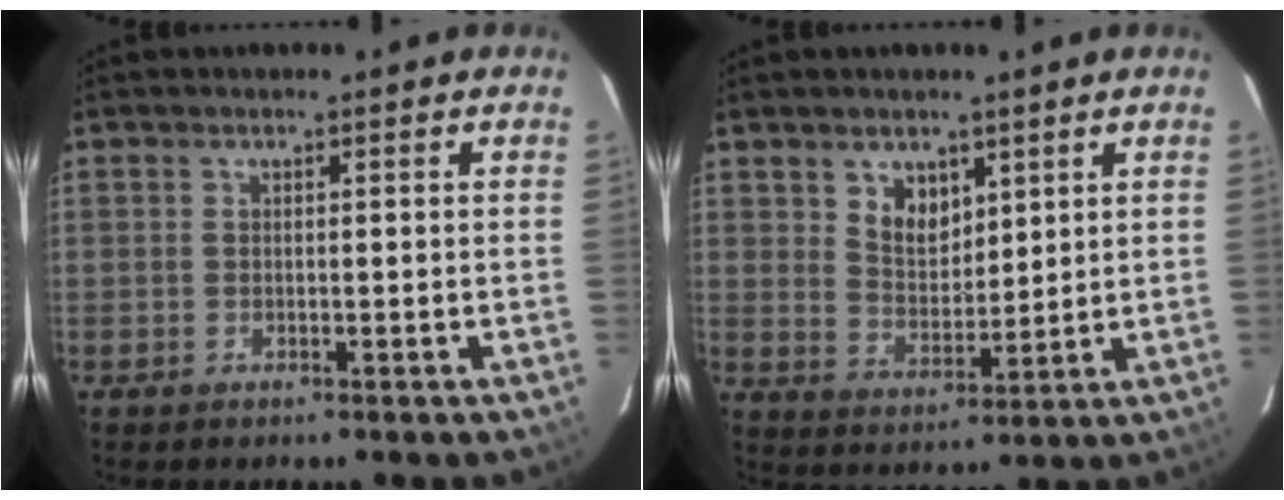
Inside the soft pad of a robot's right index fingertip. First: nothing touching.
{"total": 6.3, "force": [3.5, 4.2, 3.1], "torque": [-0.047, 0.002, 0.073]}